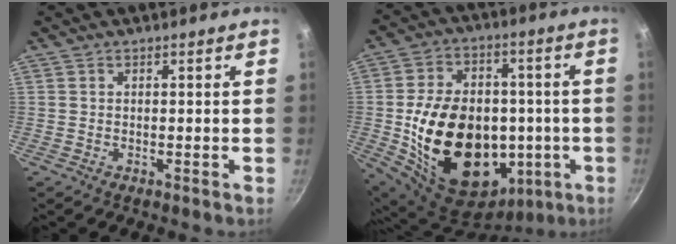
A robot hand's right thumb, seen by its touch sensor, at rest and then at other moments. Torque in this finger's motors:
{"motor_torque": [-0.91, 2.56, 2.06, -0.71, 0.39]}